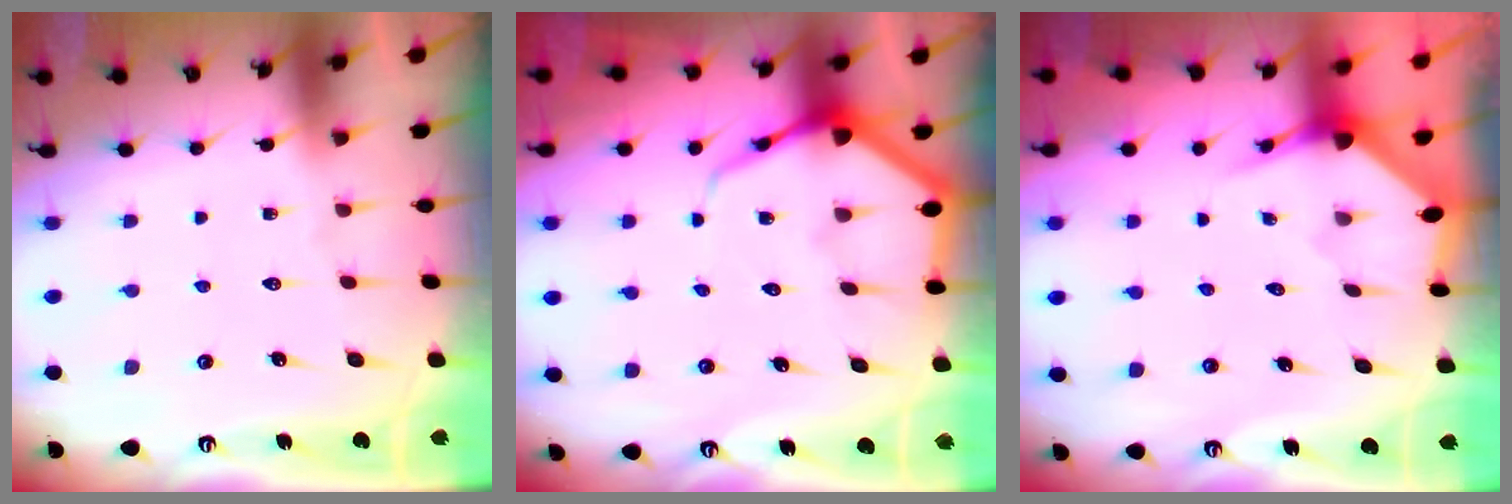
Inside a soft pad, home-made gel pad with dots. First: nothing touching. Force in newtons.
{"total": 6.7, "press": 6.7, "slide": 0.8}
{"total": 3.0, "press": 3.0, "slide": 0.3}